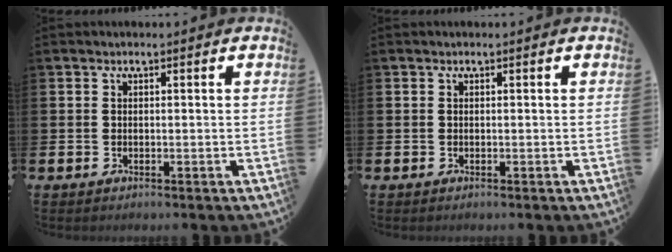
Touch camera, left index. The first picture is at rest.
{"total": 0.0}